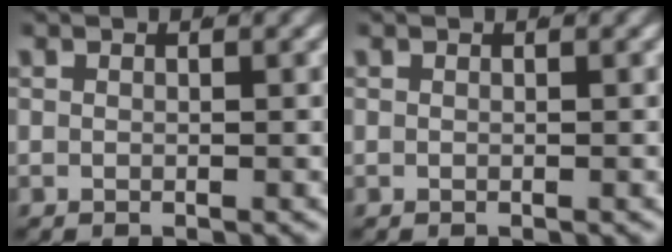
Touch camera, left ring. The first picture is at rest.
{"total": 0.0}